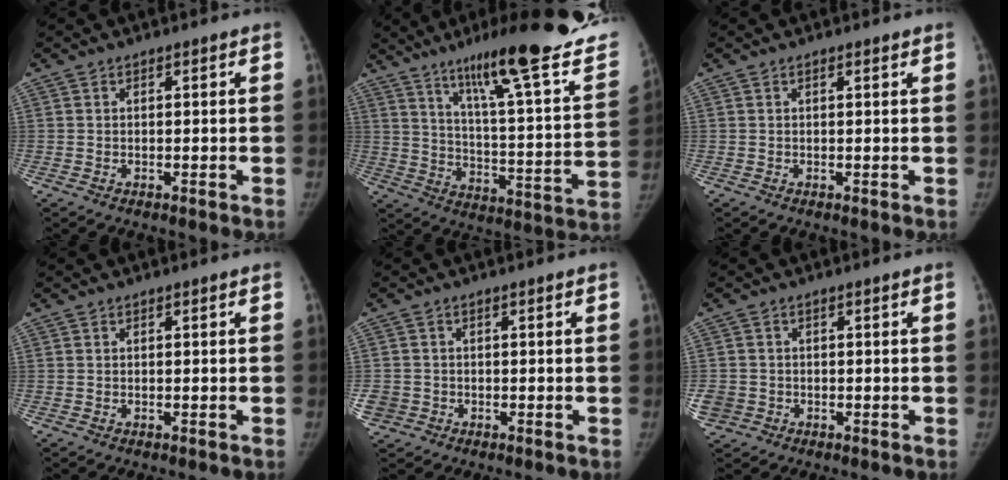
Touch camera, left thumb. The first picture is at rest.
{"total": 29.4, "force": [22.3, 3.2, 18.9], "torque": [-0.260, -0.115, 0.315]}
{"total": 0.6, "force": [0.4, 0.1, 0.5], "torque": [-0.008, 0.000, 0.006]}
{"total": 0.0}
{"total": 4.1, "force": [-1.1, 3.7, 1.3], "torque": [-0.029, 0.008, -0.015]}
{"total": 4.6, "force": [-1.2, 4.2, 1.6], "torque": [-0.041, 0.008, -0.017]}